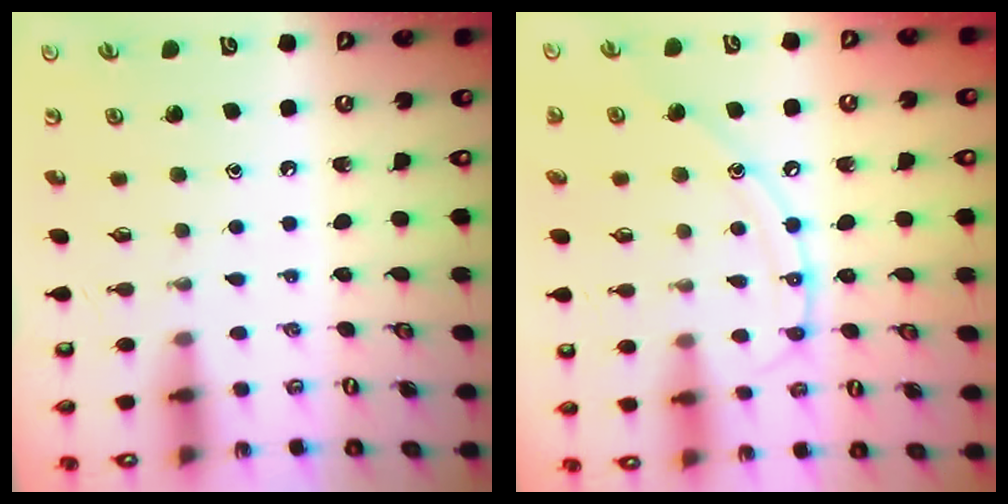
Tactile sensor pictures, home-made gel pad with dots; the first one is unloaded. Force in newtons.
{"total": 11.0, "press": 11.0, "slide": 0.9}